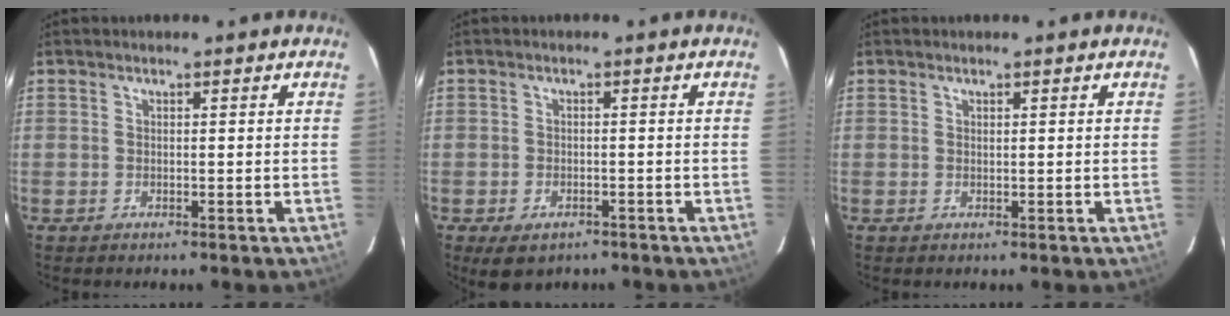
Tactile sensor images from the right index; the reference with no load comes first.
{"total": 5.0, "force": [-3.1, 2.9, 2.5], "torque": [-0.054, -0.014, -0.044]}
{"total": 0.0}